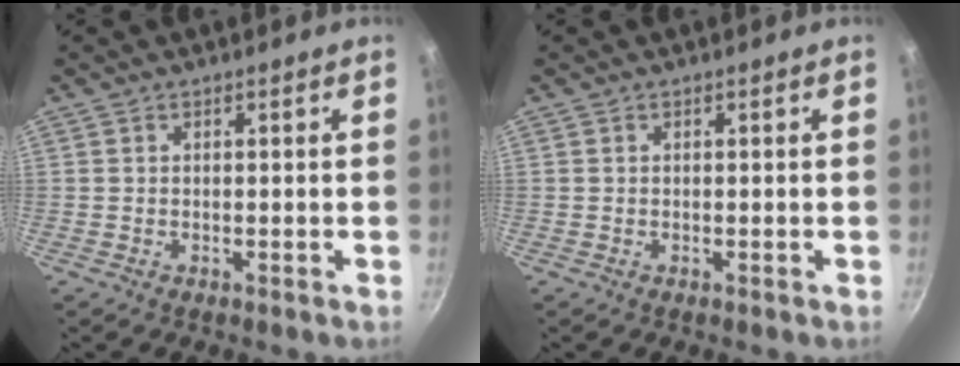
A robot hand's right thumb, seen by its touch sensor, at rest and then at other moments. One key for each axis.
{"total": 0.0}